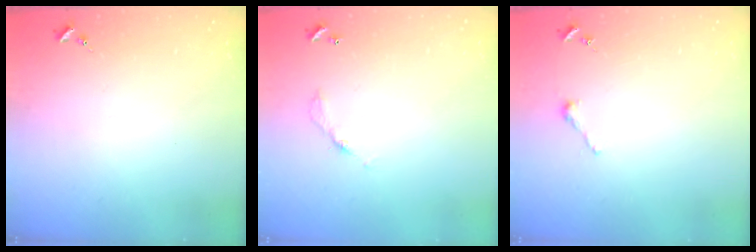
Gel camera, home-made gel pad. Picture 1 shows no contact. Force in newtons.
{"total": 3.6, "press": 3.6, "slide": 0.2}
{"total": 2.5, "press": 2.5, "slide": 0.2}